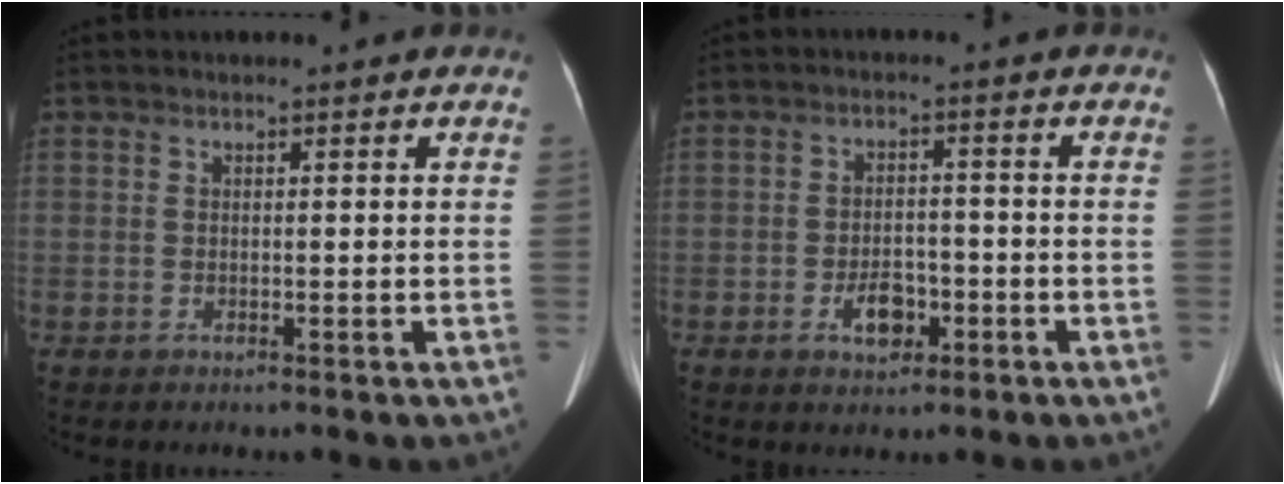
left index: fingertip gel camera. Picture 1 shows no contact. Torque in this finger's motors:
{"motor_torque": [0.74, 0.44, 0.07, 0.01]}